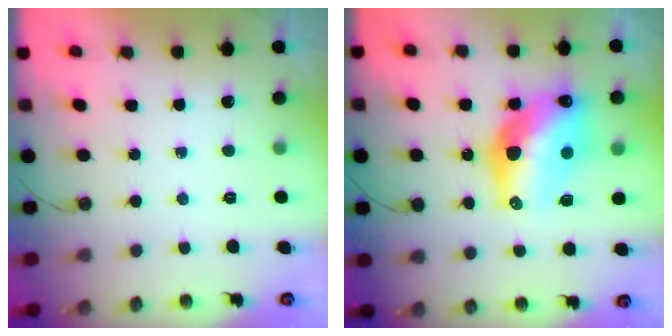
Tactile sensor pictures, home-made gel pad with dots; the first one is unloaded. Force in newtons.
{"total": 17.1, "press": 17.0, "slide": 1.4}